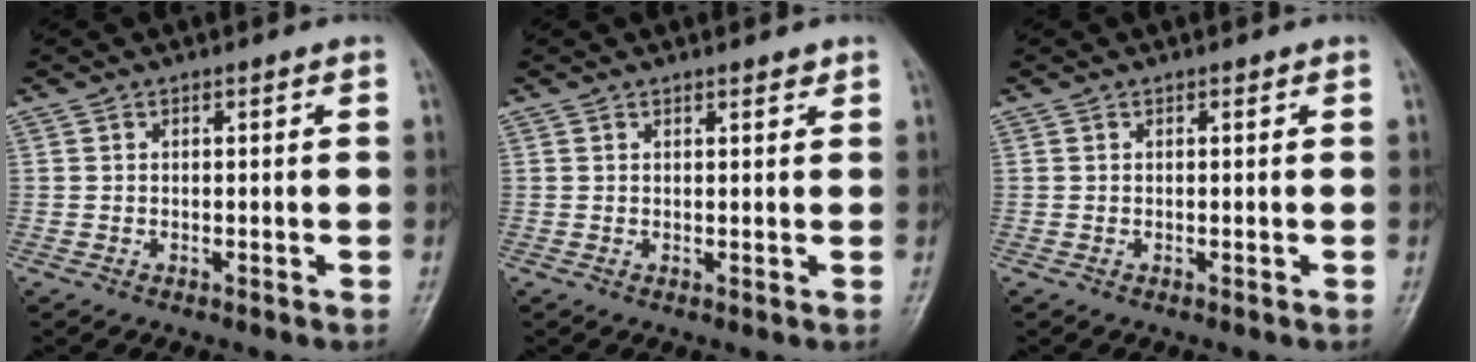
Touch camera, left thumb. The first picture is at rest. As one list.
[{"total": 1.3, "force": [1.0, 0.5, 0.6], "torque": [-0.006, -0.006, 0.013]}, {"total": 0.0}]